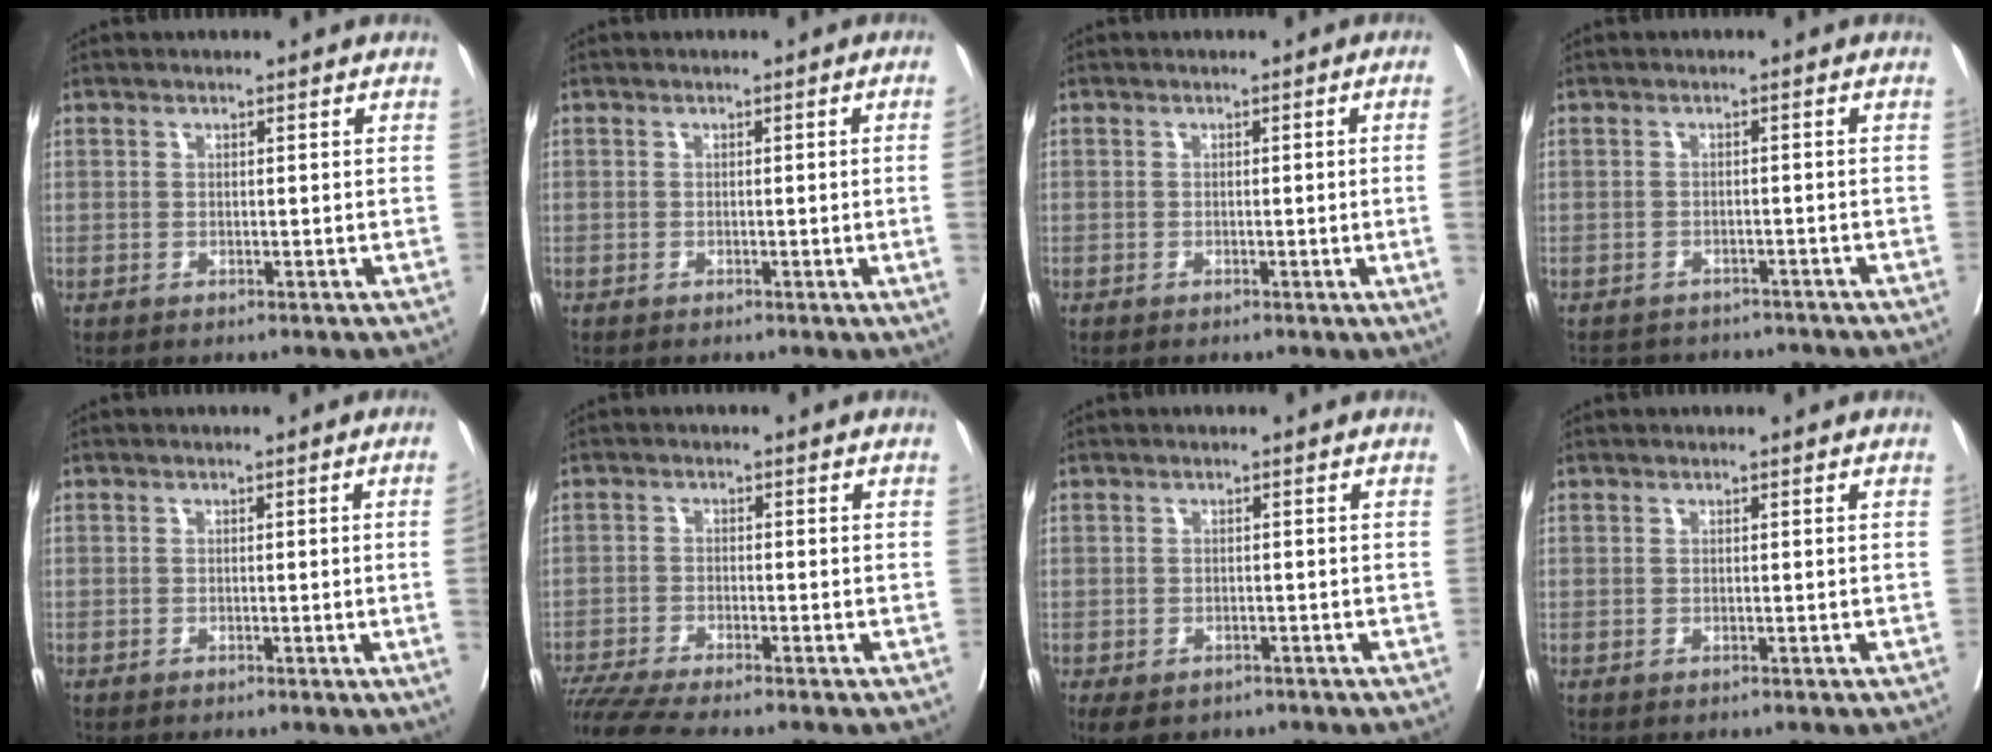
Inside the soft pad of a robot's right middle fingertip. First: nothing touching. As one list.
[{"total": 2.2, "force": [-0.2, -0.8, 2.0], "torque": [-0.022, -0.004, 0.000]}, {"total": 2.7, "force": [-0.3, -1.1, 2.5], "torque": [-0.028, -0.005, -0.002]}, {"total": 7.0, "force": [-6.6, 2.2, 0.7], "torque": [-0.006, 0.007, -0.080]}, {"total": 2.3, "force": [-0.3, -0.8, 2.2], "torque": [-0.024, -0.004, -0.003]}, {"total": 7.7, "force": [-6.9, -0.6, 3.5], "torque": [-0.055, -0.017, -0.118]}, {"total": 6.4, "force": [-4.6, 3.6, 2.5], "torque": [-0.036, -0.003, -0.062]}, {"total": 0.0}]